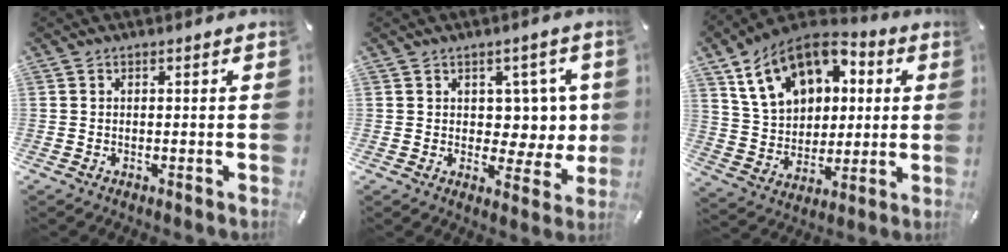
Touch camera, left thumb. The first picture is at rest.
{"total": 7.1, "force": [2.0, 5.7, 3.8], "torque": [-0.039, -0.005, 0.037]}
{"total": 17.1, "force": [7.4, 12.5, 9.0], "torque": [-0.182, -0.022, 0.139]}